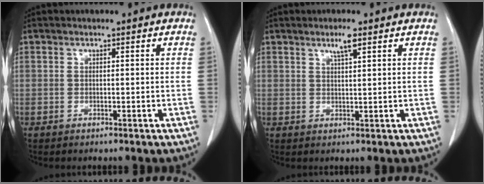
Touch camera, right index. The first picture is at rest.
{"total": 2.5, "force": [1.6, 0.1, 1.9], "torque": [-0.039, -0.001, 0.029]}